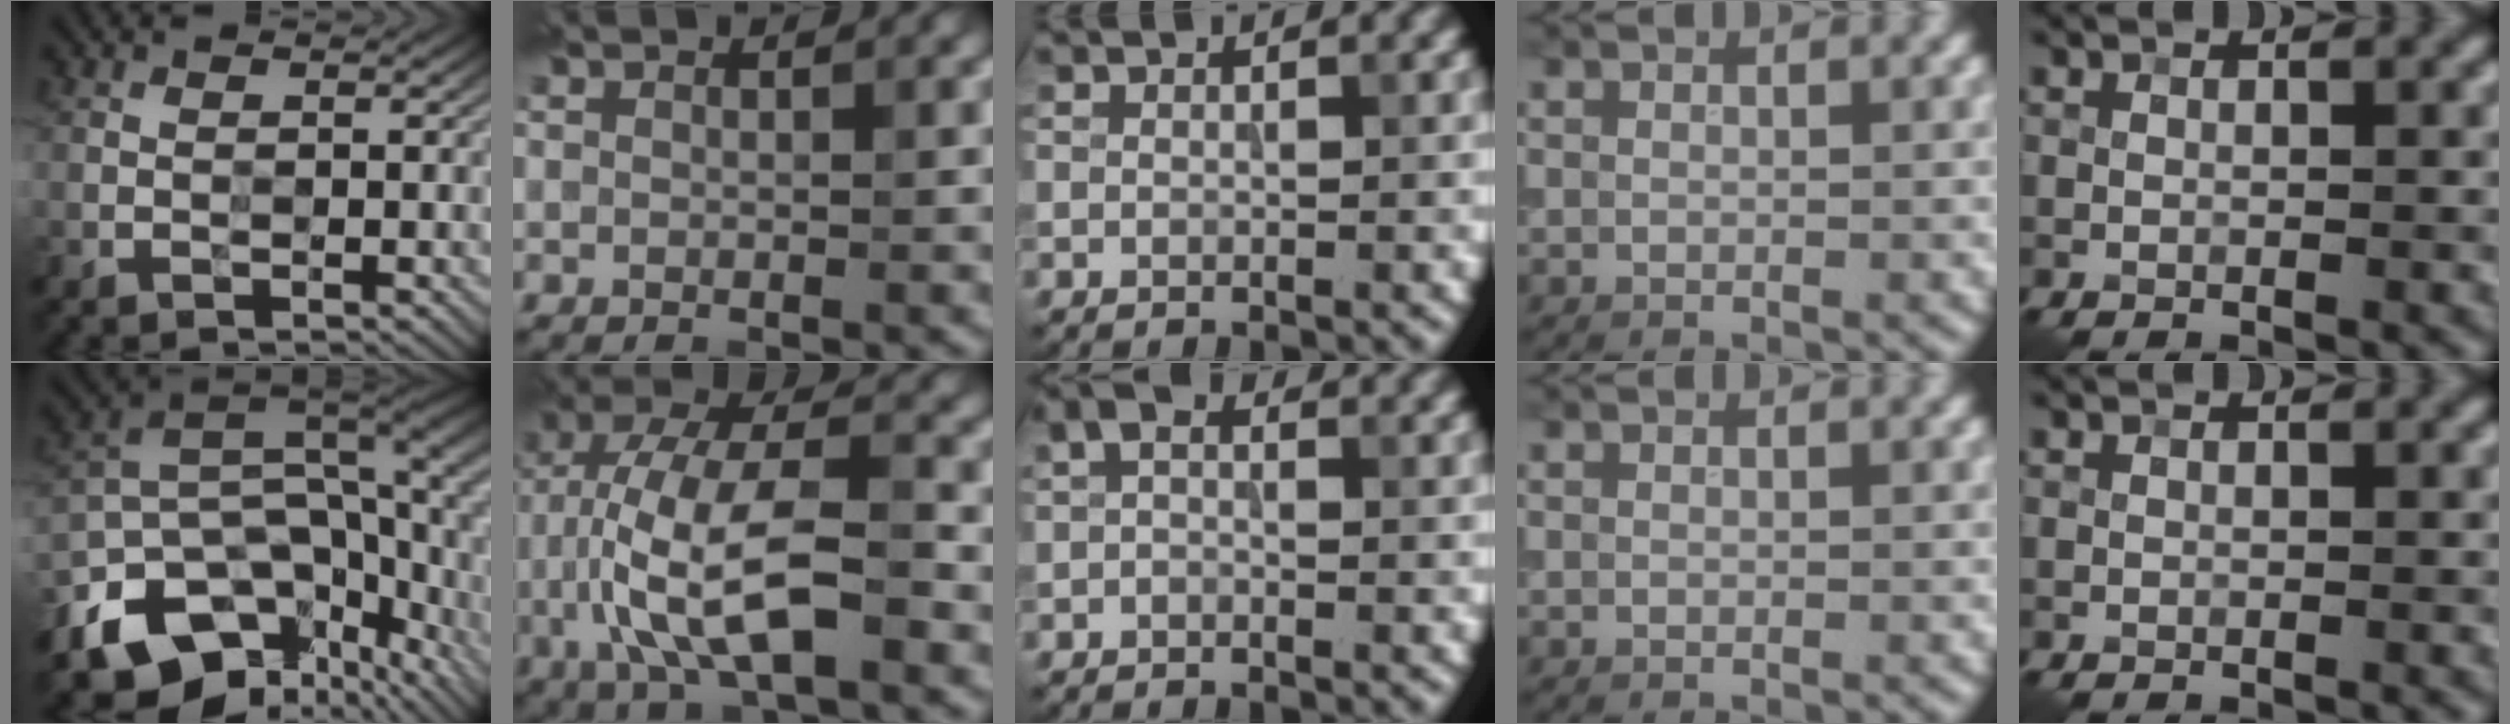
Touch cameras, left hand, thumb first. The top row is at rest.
{"thumb": {"total": 18.2, "force": [-7.3, 10.8, 12.6], "torque": [-0.266, -0.038, -0.102]}, "index": {"total": 10.5, "force": [-2.7, 4.0, 9.4], "torque": [-0.182, 0.016, -0.054]}, "middle": {"total": 1.5, "force": [-0.2, 0.9, 1.1], "torque": [-0.024, 0.005, -0.011]}}